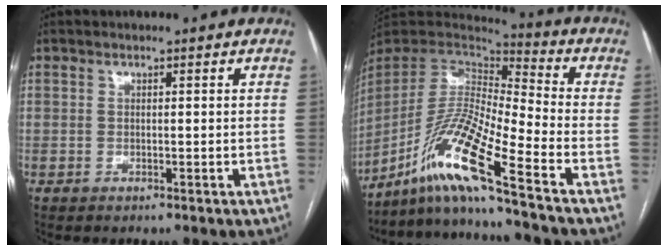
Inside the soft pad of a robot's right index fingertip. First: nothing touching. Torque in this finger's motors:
{"motor_torque": [0.53, -0.89, 0.12, 0.06]}